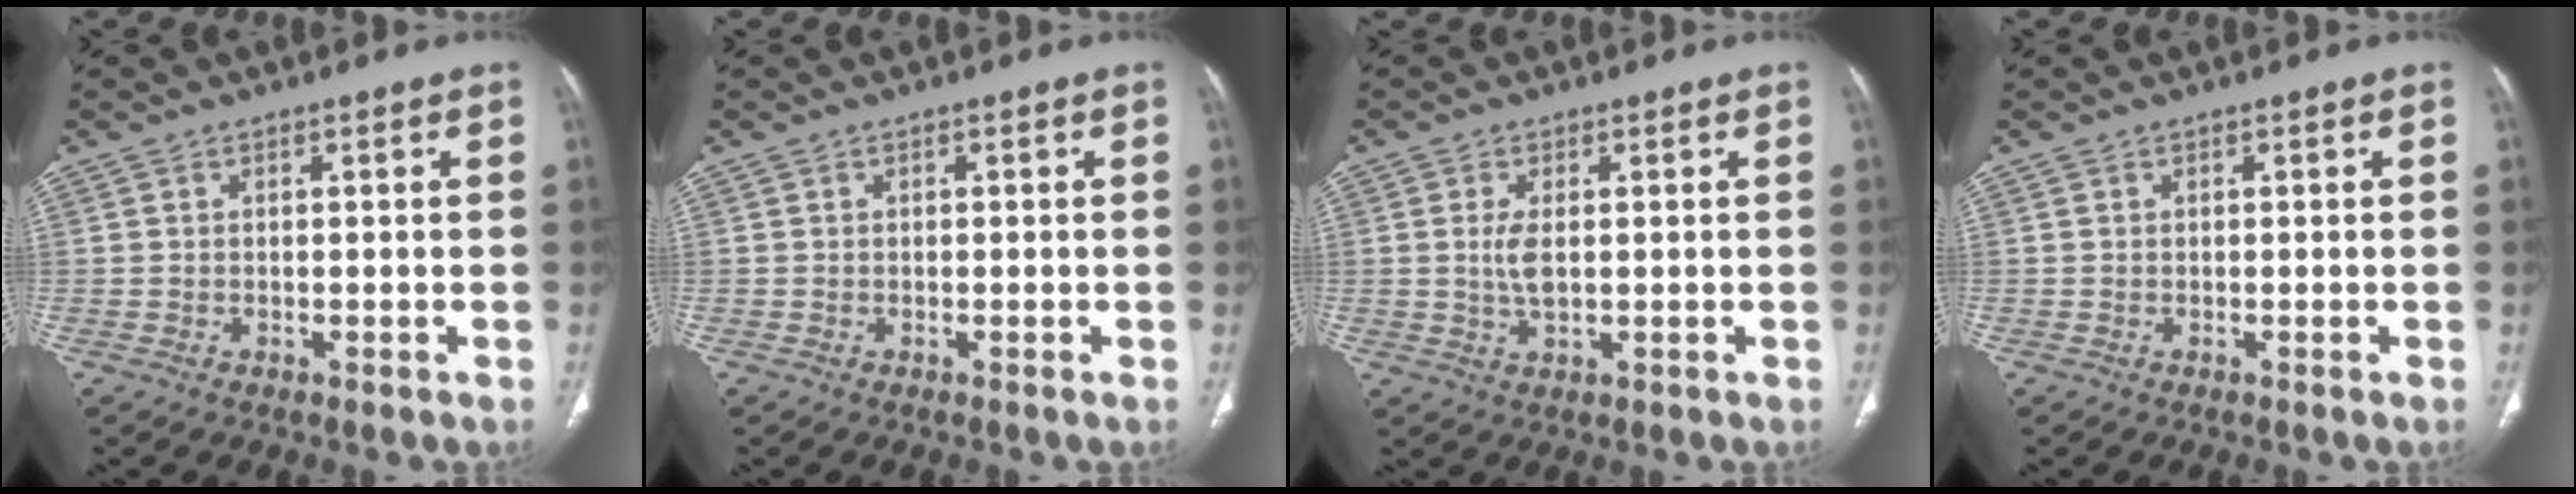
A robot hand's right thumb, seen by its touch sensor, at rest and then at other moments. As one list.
[{"total": 0.0}, {"total": 3.8, "force": [0.3, 1.8, 3.4], "torque": [-0.073, -0.004, 0.009]}, {"total": 0.0}]